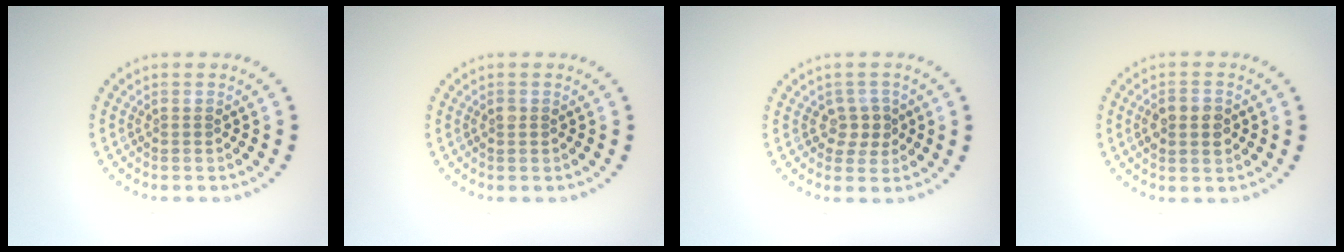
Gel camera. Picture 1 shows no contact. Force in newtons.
{"total": 0.7, "press": 0.7, "slide": 0.1}
{"total": 2.1, "press": 1.9, "slide": 1.0}
{"total": 3.0, "press": 3.0, "slide": 0.1}